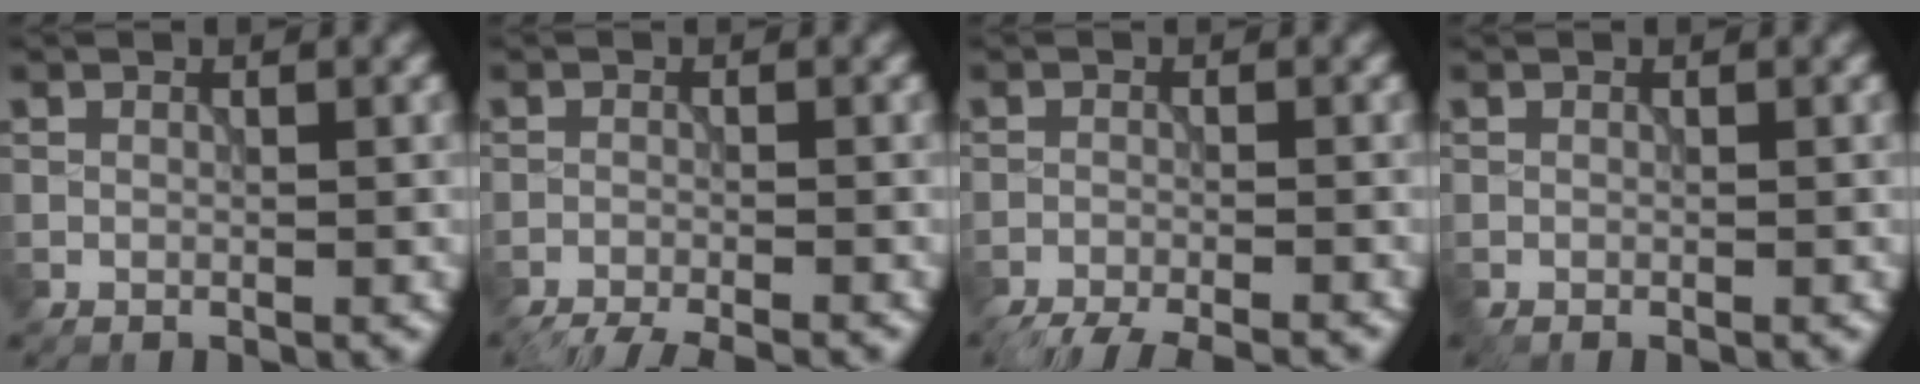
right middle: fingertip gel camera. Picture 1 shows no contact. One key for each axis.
{"total": 6.6, "fx": -6.1, "fy": 1.2, "fz": 2.2, "tx": -0.029, "ty": -0.015, "tz": -0.089}
{"total": 8.1, "fx": -7.4, "fy": 1.6, "fz": 2.8, "tx": -0.037, "ty": -0.018, "tz": -0.106}
{"total": 0.7, "fx": -0.6, "fy": 0.0, "fz": 0.4, "tx": -0.001, "ty": -0.003, "tz": -0.010}